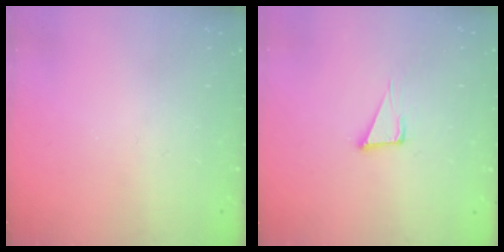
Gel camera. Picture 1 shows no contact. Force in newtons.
{"total": 5.7, "press": 4.6, "slide": 3.2}